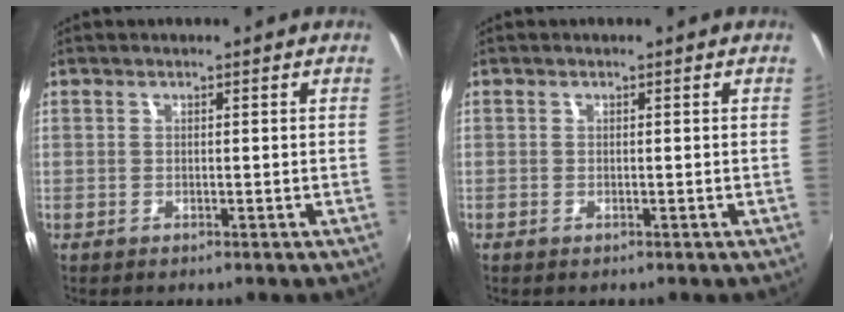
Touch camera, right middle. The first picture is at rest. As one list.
[{"total": 0.0}]